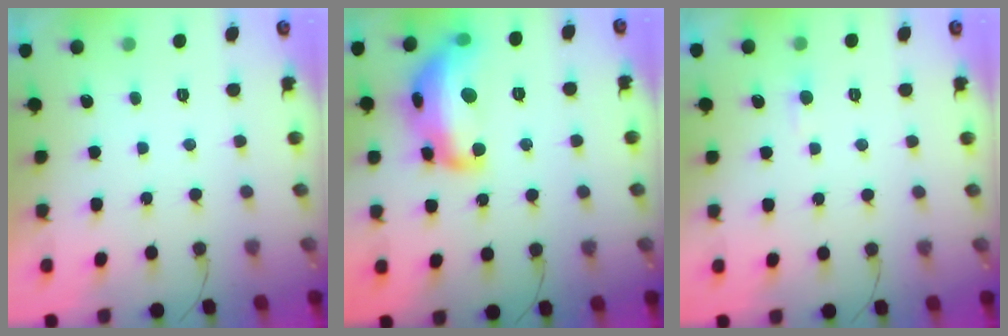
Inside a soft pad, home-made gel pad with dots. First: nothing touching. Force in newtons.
{"total": 19.5, "press": 19.5, "slide": 1.0}
{"total": 2.6, "press": 2.6, "slide": 0.2}